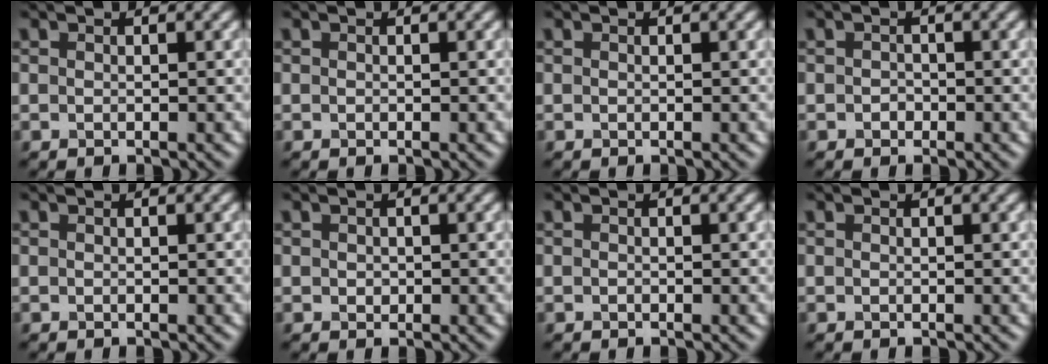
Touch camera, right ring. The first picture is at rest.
{"total": 0.0}
{"total": 0.0}
{"total": 0.8, "force": [-0.2, 0.7, 0.3], "torque": [-0.003, -0.004, -0.006]}
{"total": 0.0}
{"total": 0.6, "force": [0.0, 0.5, 0.2], "torque": [-0.002, -0.003, 0.001]}
{"total": 0.0}
{"total": 0.0}